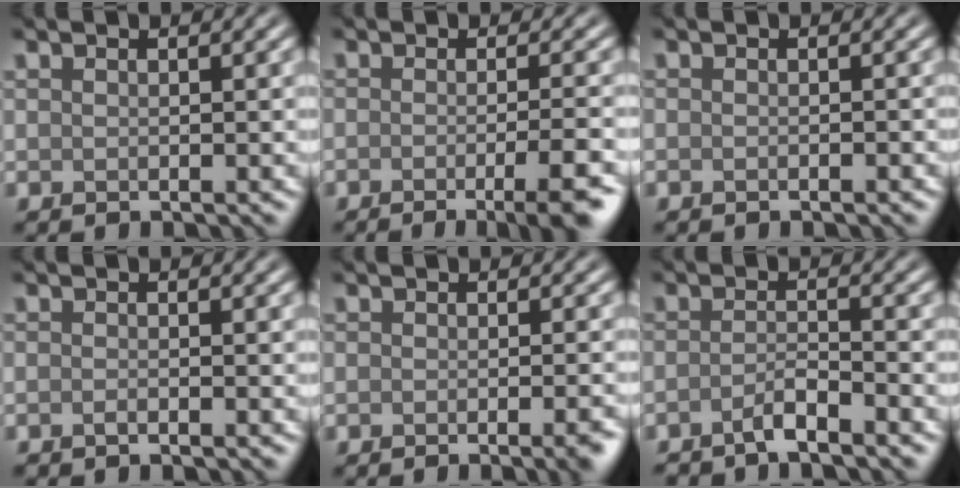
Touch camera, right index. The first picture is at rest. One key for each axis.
{"total": 5.7, "fx": -2.7, "fy": 1.3, "fz": 4.8, "tx": -0.050, "ty": -0.007, "tz": -0.037}
{"total": 0.5, "fx": -0.5, "fy": 0.0, "fz": 0.2, "tx": -0.003, "ty": -0.001, "tz": -0.009}
{"total": 0.8, "fx": -0.7, "fy": 0.0, "fz": 0.3, "tx": -0.007, "ty": -0.002, "tz": -0.015}
{"total": 3.2, "fx": -2.1, "fy": 0.7, "fz": 2.4, "tx": -0.014, "ty": 0.002, "tz": -0.026}
{"total": 2.2, "fx": -1.9, "fy": 0.1, "fz": 1.2, "tx": -0.021, "ty": 0.005, "tz": -0.042}